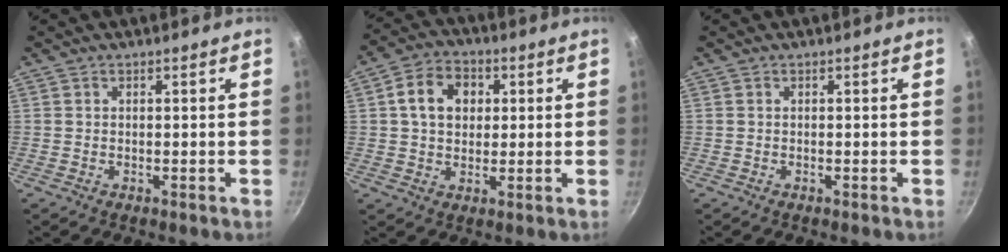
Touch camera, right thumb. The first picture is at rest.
{"total": 9.0, "force": [2.0, 6.9, 5.3], "torque": [-0.069, 0.009, 0.023]}
{"total": 0.0}